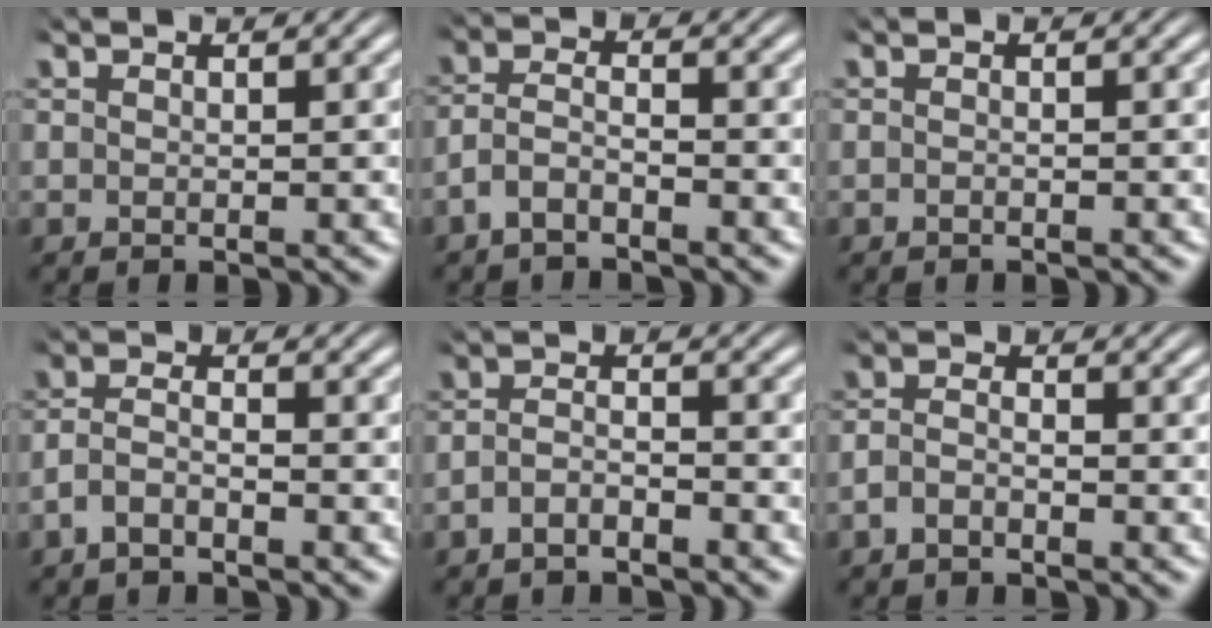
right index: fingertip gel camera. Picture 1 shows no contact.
{"total": 3.6, "force": [-2.2, 2.2, 1.8], "torque": [-0.048, -0.015, -0.036]}
{"total": 0.6, "force": [-0.5, 0.0, 0.3], "torque": [-0.007, 0.004, -0.012]}
{"total": 3.1, "force": [-1.9, 1.8, 1.8], "torque": [-0.045, -0.013, -0.030]}
{"total": 2.8, "force": [-2.3, 1.0, 1.1], "torque": [-0.024, -0.010, -0.039]}
{"total": 2.2, "force": [-1.5, 1.1, 1.1], "torque": [-0.032, -0.010, -0.023]}